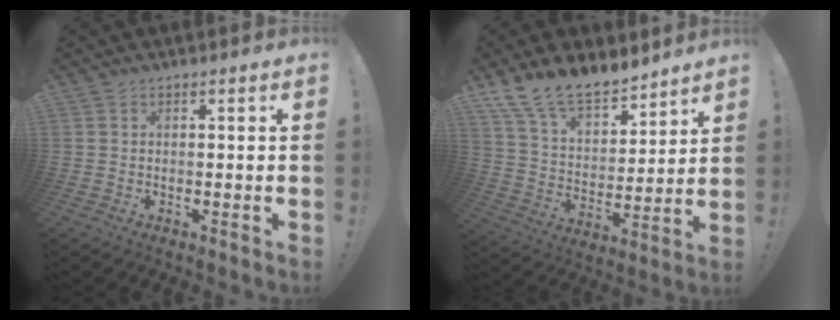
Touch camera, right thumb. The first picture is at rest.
{"total": 14.4, "force": [12.0, 6.0, 5.3], "torque": [-0.112, -0.090, 0.225]}